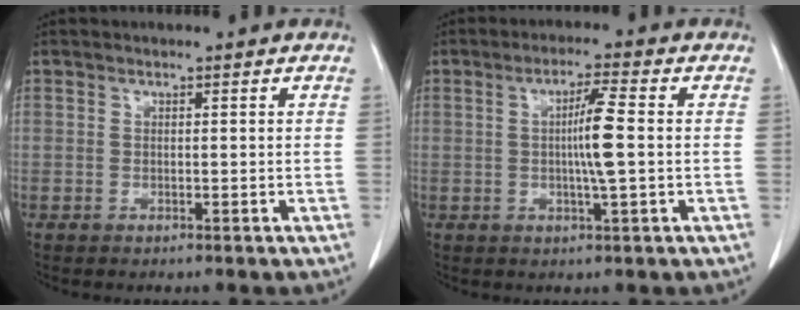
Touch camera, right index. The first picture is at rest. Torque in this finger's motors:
{"motor_torque": [0.85, 0.30, 0.43, 0.14]}